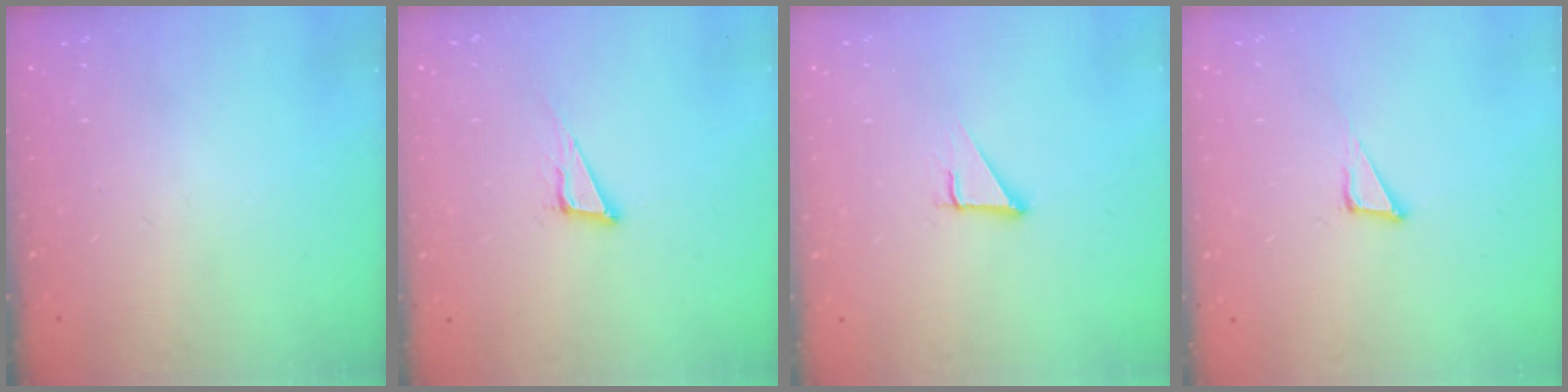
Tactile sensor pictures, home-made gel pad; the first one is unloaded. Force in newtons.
{"total": 7.2, "press": 6.8, "slide": 2.6}
{"total": 3.0, "press": 3.0, "slide": 0.1}
{"total": 3.8, "press": 3.8, "slide": 0.2}